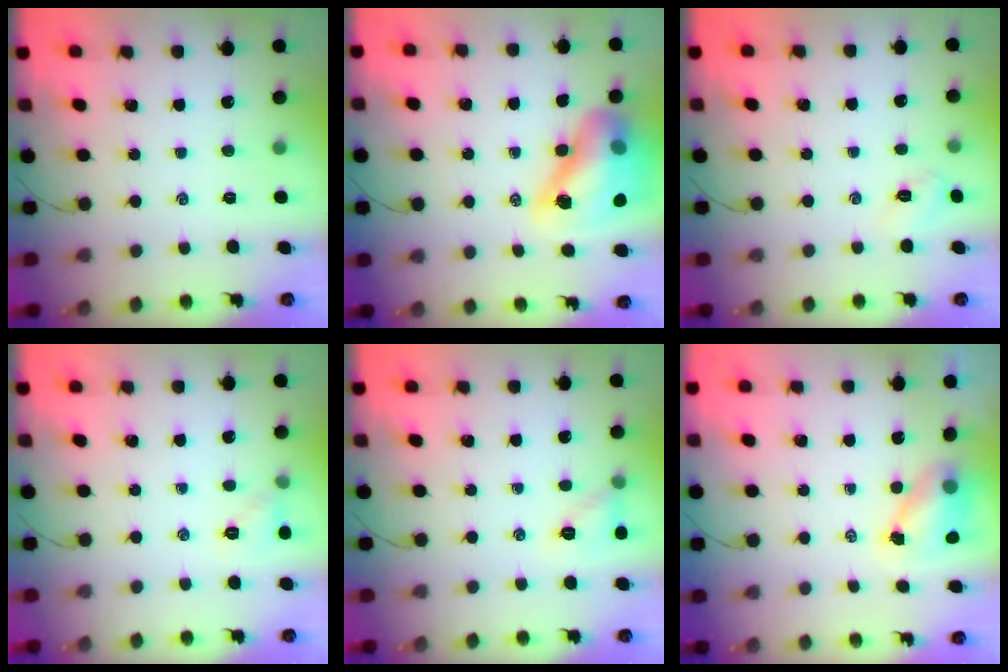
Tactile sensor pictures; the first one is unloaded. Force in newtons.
{"total": 17.9, "press": 17.2, "slide": 5.0}
{"total": 5.1, "press": 4.9, "slide": 1.4}
{"total": 5.0, "press": 4.7, "slide": 1.5}
{"total": 7.3, "press": 7.2, "slide": 1.2}
{"total": 5.6, "press": 5.5, "slide": 0.7}